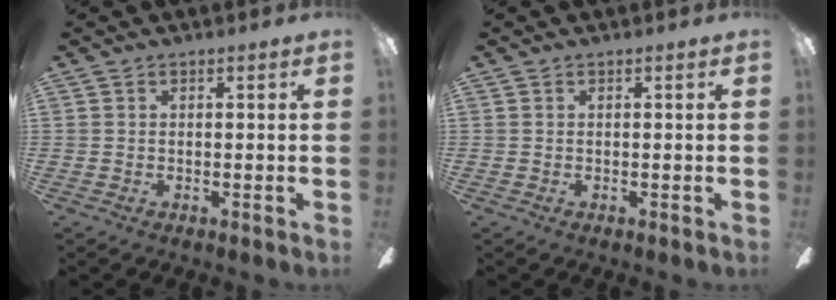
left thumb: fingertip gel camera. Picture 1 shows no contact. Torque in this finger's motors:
{"motor_torque": [0.25, 0.24, 0.00, 0.00, 0.00]}